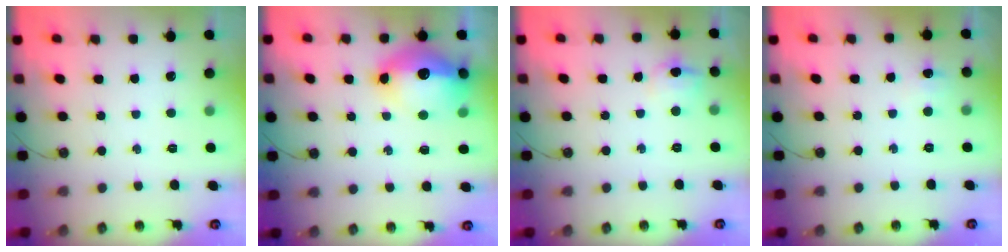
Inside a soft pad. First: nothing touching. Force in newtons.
{"total": 16.2, "press": 16.1, "slide": 1.5}
{"total": 12.9, "press": 5.7, "slide": 11.5}
{"total": 13.0, "press": 3.5, "slide": 12.6}